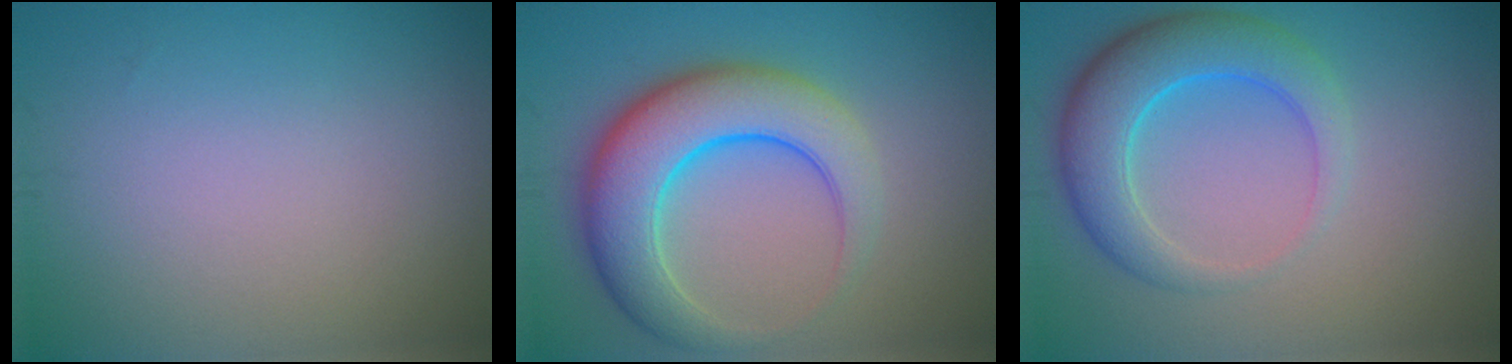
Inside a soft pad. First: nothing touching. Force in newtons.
{"total": 7.9, "press": 7.9, "slide": 0.1}
{"total": 5.7, "press": 5.7, "slide": 0.4}